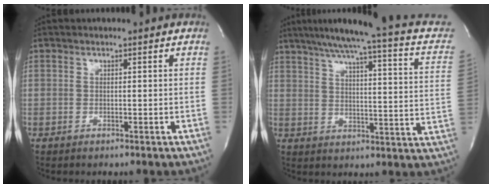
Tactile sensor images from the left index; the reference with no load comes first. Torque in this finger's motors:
{"motor_torque": [-0.04, -0.06, 0.24, 0.10]}